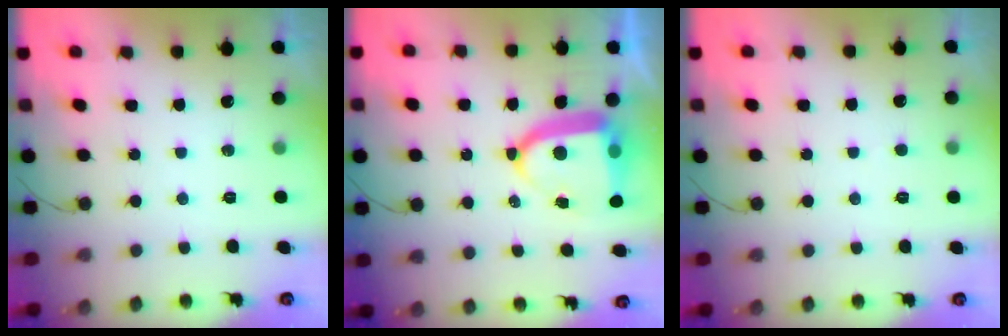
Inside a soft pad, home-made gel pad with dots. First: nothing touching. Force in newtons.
{"total": 12.1, "press": 12.0, "slide": 1.5}
{"total": 2.5, "press": 2.5, "slide": 0.2}